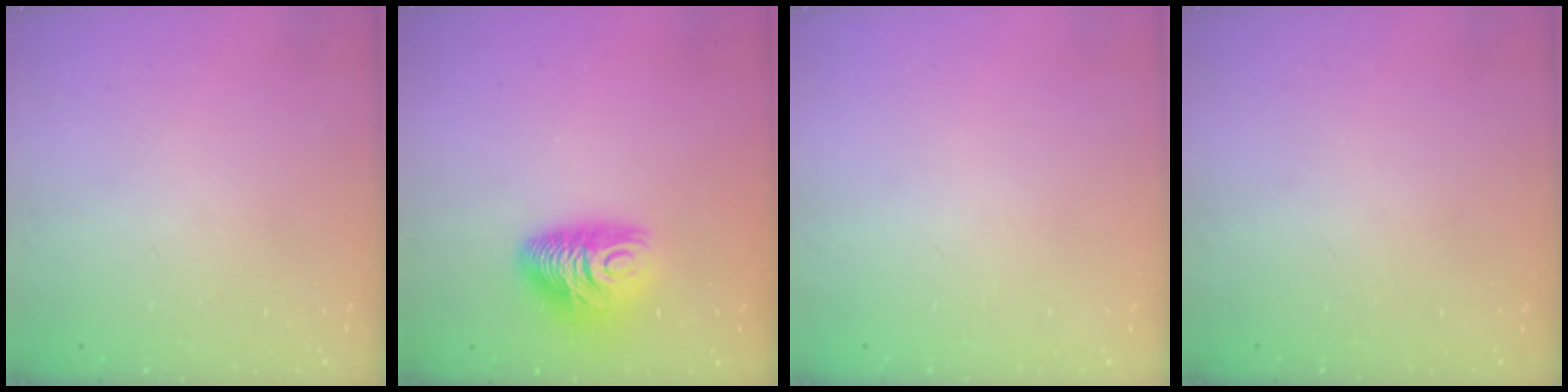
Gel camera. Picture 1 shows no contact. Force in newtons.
{"total": 10.7, "press": 10.6, "slide": 0.7}
{"total": 0.0}
{"total": 0.0}